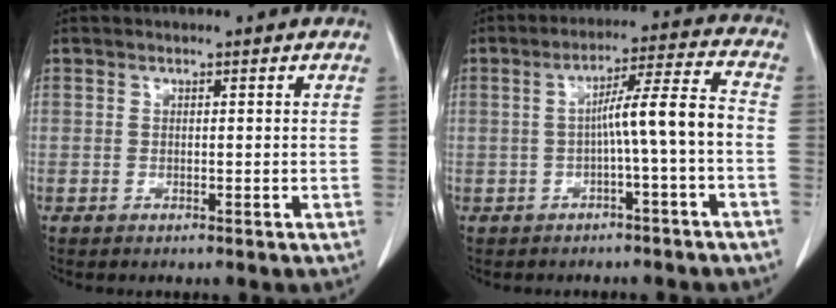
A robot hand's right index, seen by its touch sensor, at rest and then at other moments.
{"total": 7.6, "force": [-1.5, -0.6, 7.5], "torque": [-0.119, 0.026, -0.019]}